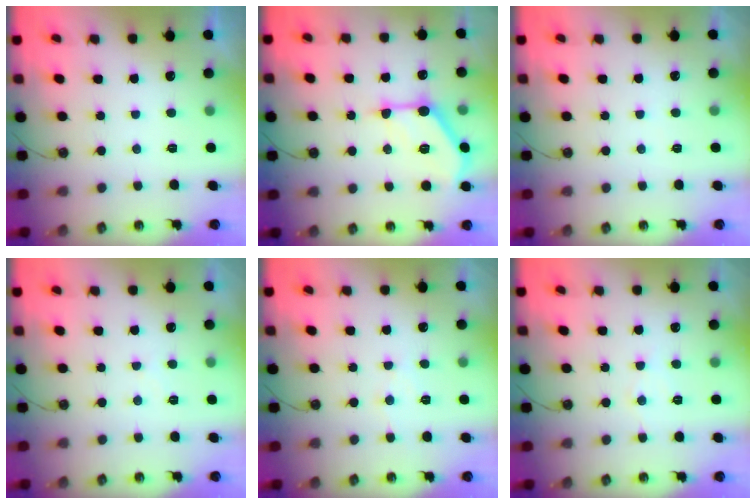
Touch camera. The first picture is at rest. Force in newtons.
{"total": 15.0, "press": 15.0, "slide": 0.4}
{"total": 2.4, "press": 2.3, "slide": 0.4}
{"total": 3.6, "press": 3.6, "slide": 0.6}
{"total": 6.1, "press": 6.1, "slide": 0.4}
{"total": 5.4, "press": 5.4, "slide": 0.8}